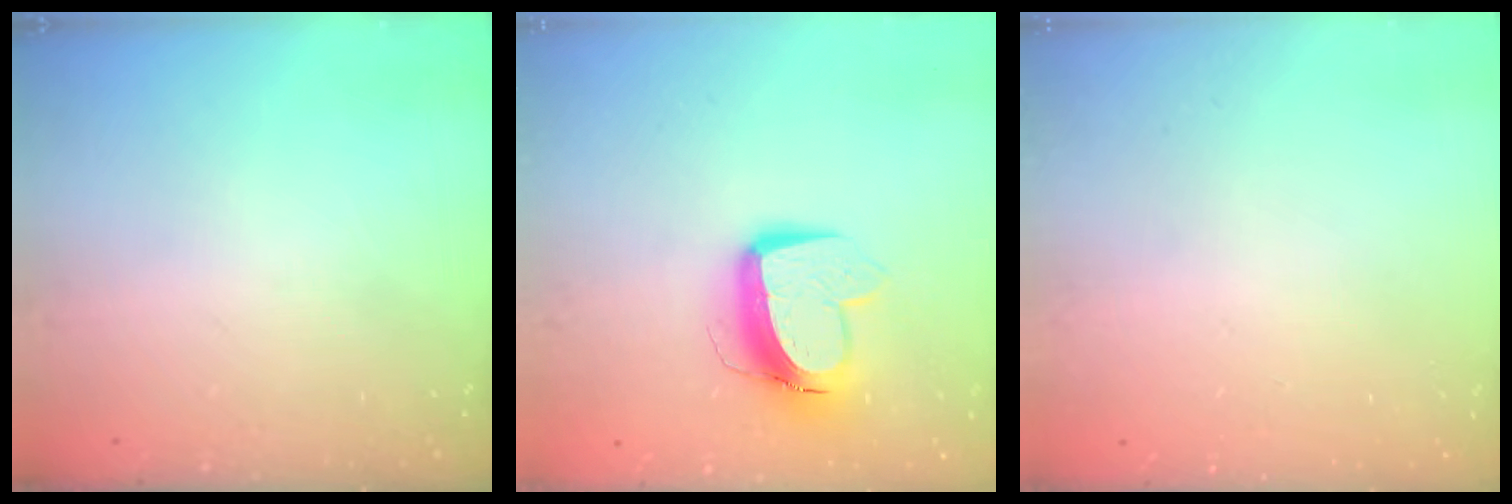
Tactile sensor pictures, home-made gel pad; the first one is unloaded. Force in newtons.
{"total": 11.5, "press": 11.4, "slide": 1.2}
{"total": 0.0}